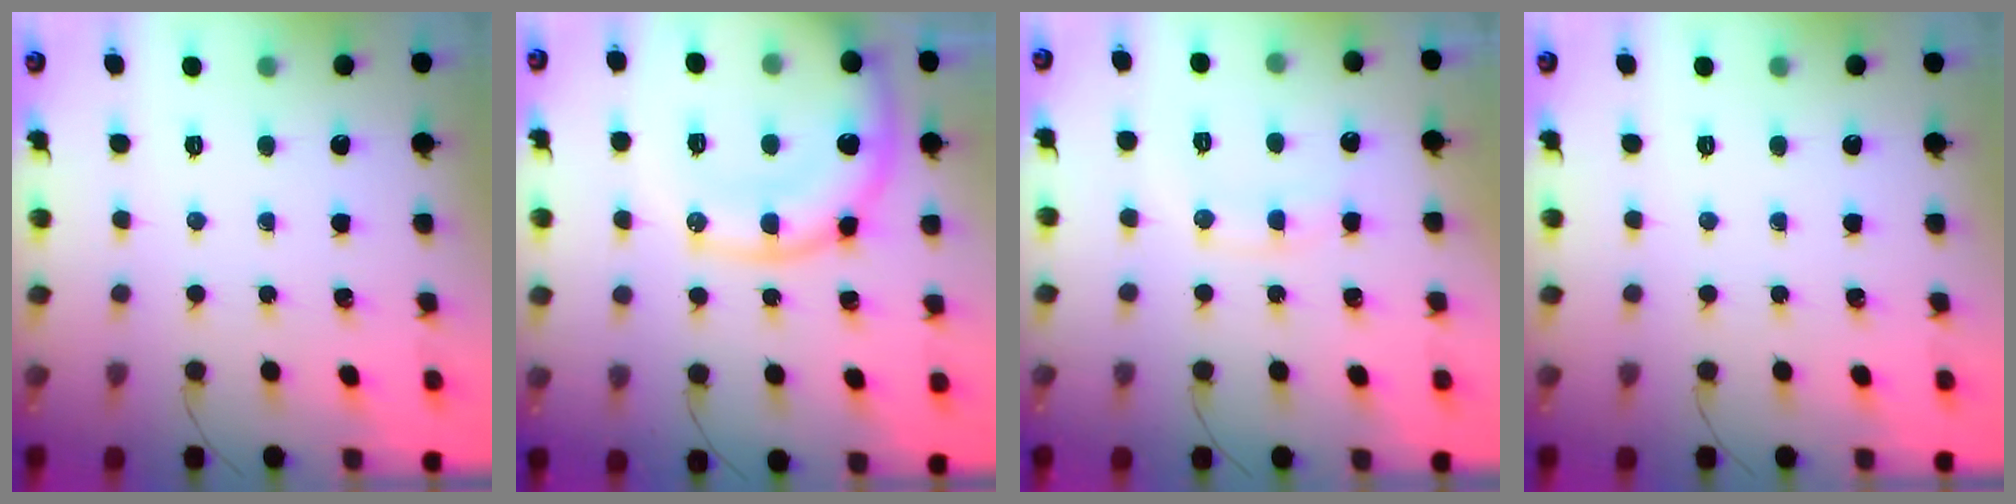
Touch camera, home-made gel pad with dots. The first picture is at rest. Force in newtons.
{"total": 18.5, "press": 18.4, "slide": 1.5}
{"total": 7.8, "press": 7.7, "slide": 0.9}
{"total": 0.0}